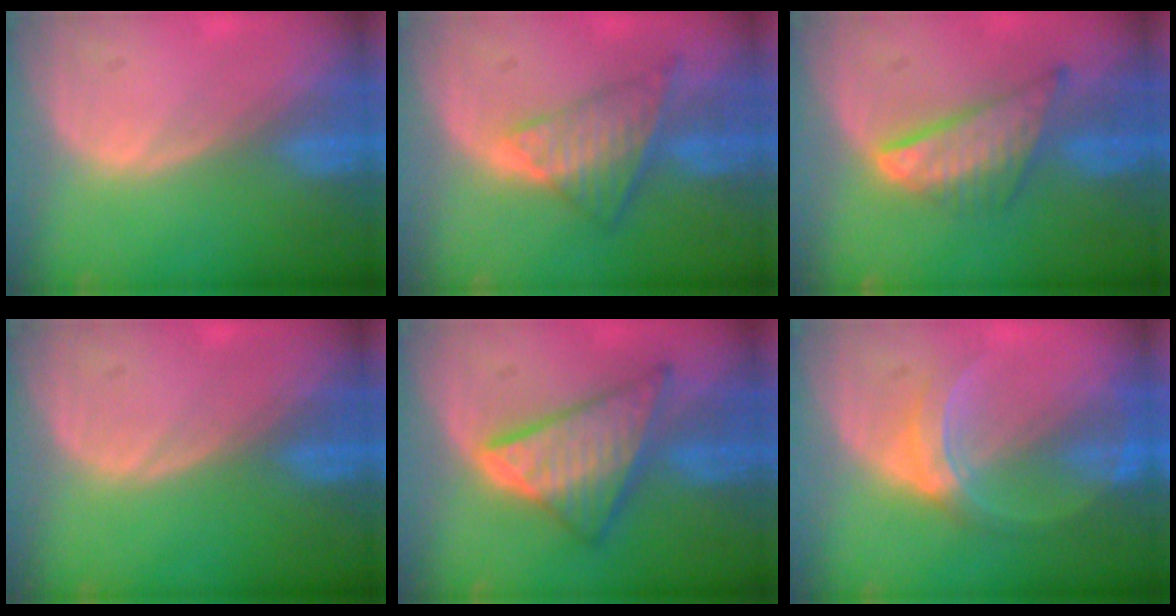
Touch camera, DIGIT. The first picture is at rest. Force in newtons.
{"total": 7.6, "press": 6.2, "slide": 4.3}
{"total": 7.9, "press": 6.6, "slide": 4.3}
{"total": 0.0}
{"total": 9.0, "press": 9.0, "slide": 0.6}
{"total": 5.9, "press": 5.8, "slide": 0.8}